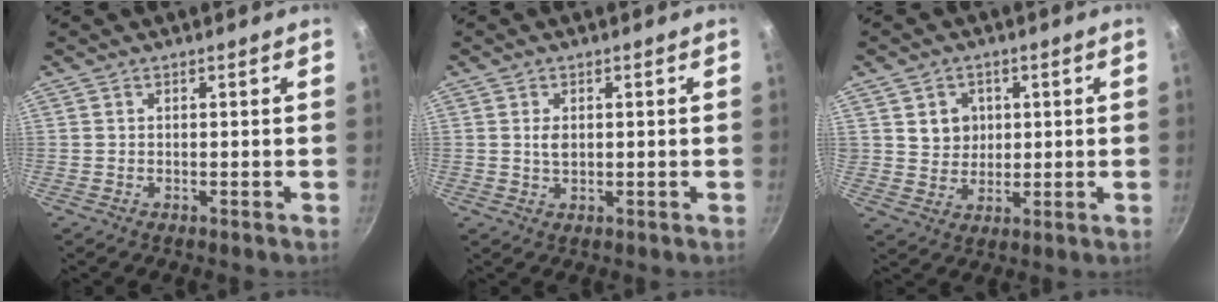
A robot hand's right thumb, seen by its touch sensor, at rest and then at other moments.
{"total": 2.2, "force": [0.3, 1.3, 1.7], "torque": [-0.026, -0.002, 0.005]}
{"total": 5.6, "force": [1.5, 5.0, 2.0], "torque": [-0.005, -0.004, 0.029]}